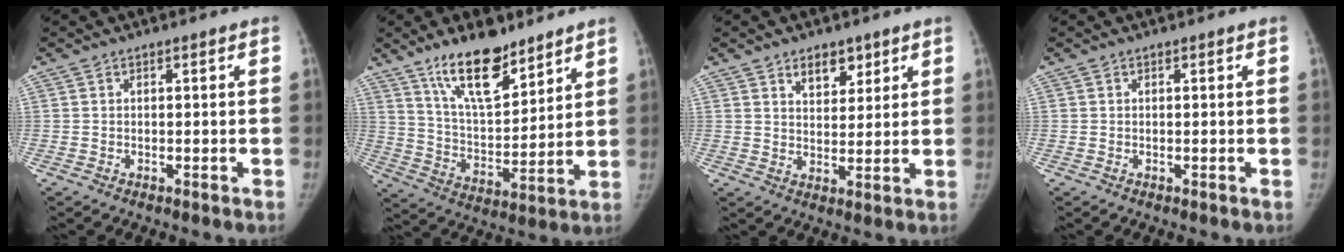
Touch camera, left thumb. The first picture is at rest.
{"total": 14.9, "force": [10.6, 5.5, 8.9], "torque": [-0.117, -0.069, 0.195]}
{"total": 5.8, "force": [3.6, 3.3, 3.0], "torque": [-0.018, -0.023, 0.059]}
{"total": 0.0}